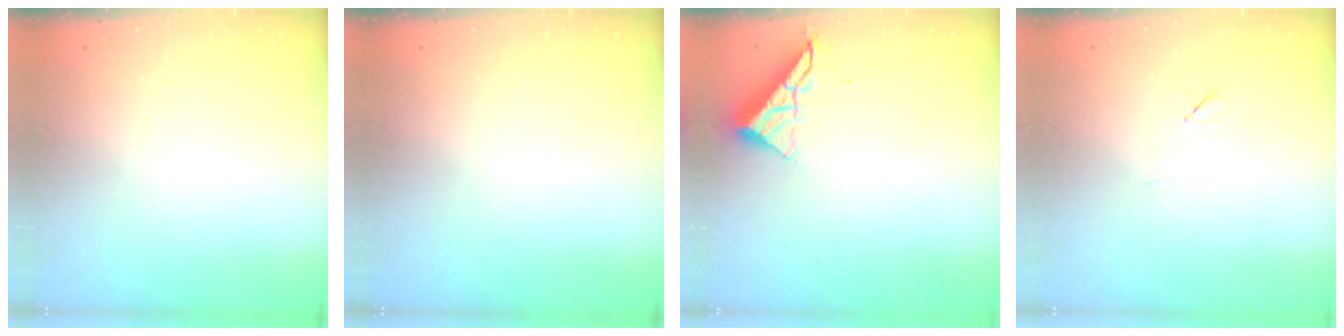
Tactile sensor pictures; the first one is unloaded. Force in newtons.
{"total": 0.0}
{"total": 7.1, "press": 7.1, "slide": 0.4}
{"total": 4.8, "press": 4.4, "slide": 2.0}